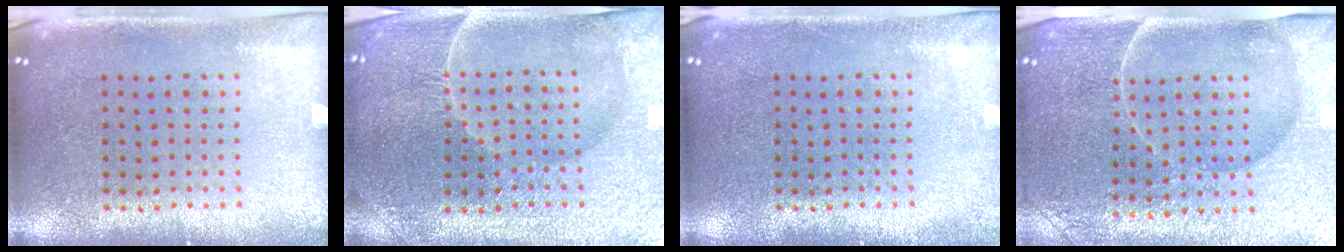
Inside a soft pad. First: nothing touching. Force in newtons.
{"total": 4.3, "press": 4.1, "slide": 1.2}
{"total": 1.1, "press": 1.1, "slide": 0.3}
{"total": 4.7, "press": 4.4, "slide": 1.6}